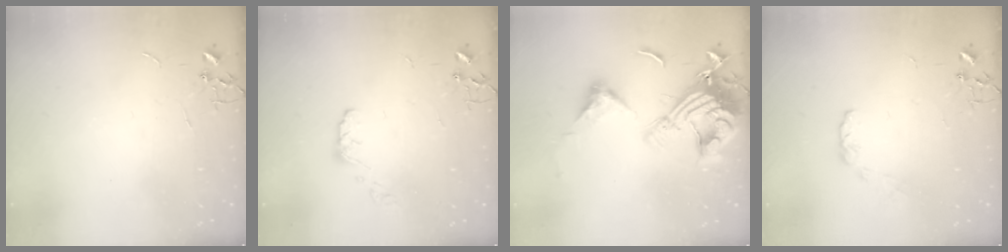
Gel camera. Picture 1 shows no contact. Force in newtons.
{"total": 4.9, "press": 4.9, "slide": 0.7}
{"total": 18.8, "press": 18.7, "slide": 1.8}
{"total": 4.2, "press": 4.1, "slide": 0.7}